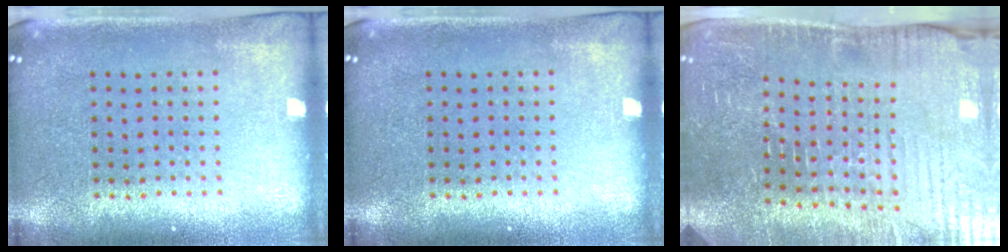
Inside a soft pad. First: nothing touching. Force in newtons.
{"total": 0.0}
{"total": 4.4, "press": 4.4, "slide": 0.5}